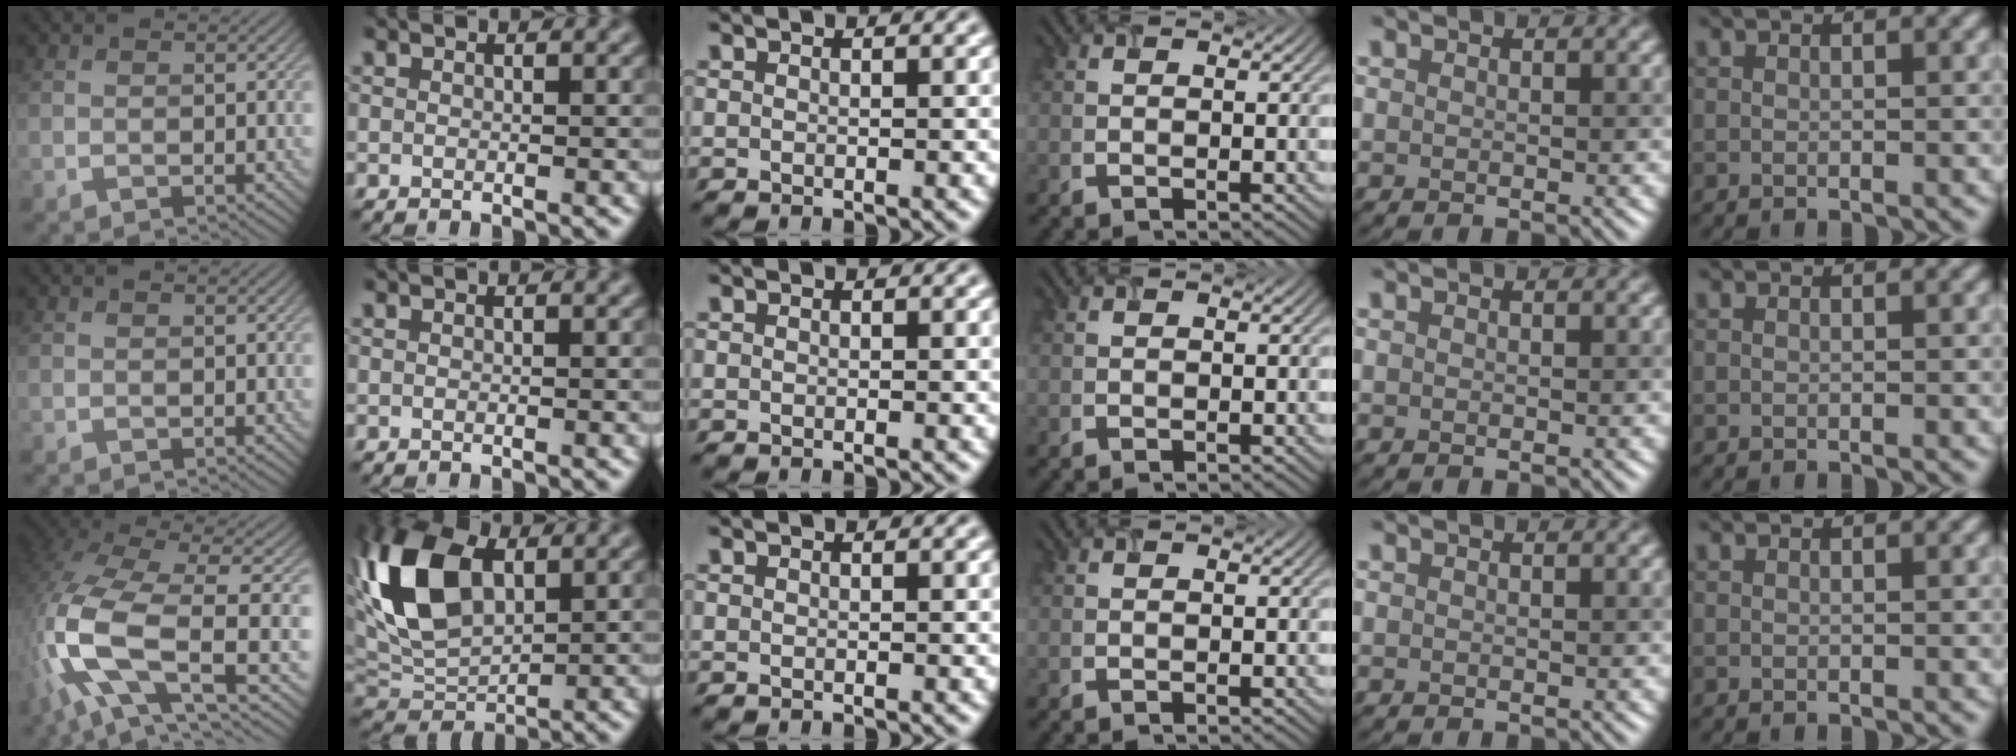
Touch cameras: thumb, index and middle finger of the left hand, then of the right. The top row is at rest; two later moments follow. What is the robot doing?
{"motion": "close", "object": "airpods case & airpods"}